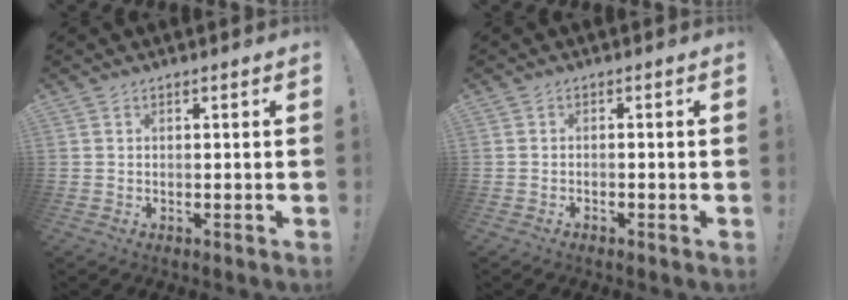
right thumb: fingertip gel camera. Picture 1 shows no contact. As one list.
[{"total": 1.1, "force": [-1.1, 0.1, 0.2], "torque": [-0.010, 0.003, -0.017]}]